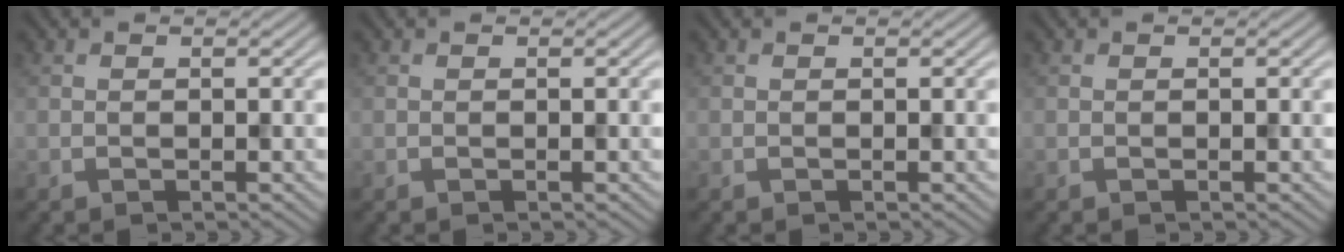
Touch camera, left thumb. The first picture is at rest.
{"total": 0.0}
{"total": 0.0}
{"total": 0.0}